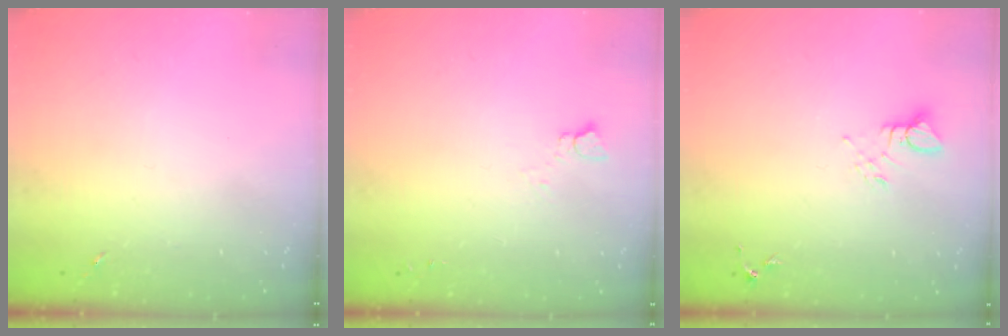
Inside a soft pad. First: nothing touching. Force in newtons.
{"total": 2.8, "press": 2.7, "slide": 0.3}
{"total": 4.1, "press": 4.1, "slide": 0.4}